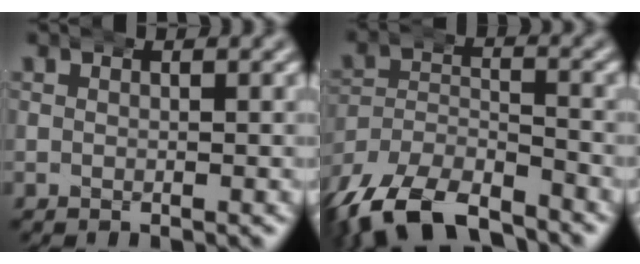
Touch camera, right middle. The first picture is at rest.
{"total": 10.1, "force": [-8.3, 4.7, 3.2], "torque": [-0.081, -0.032, -0.137]}